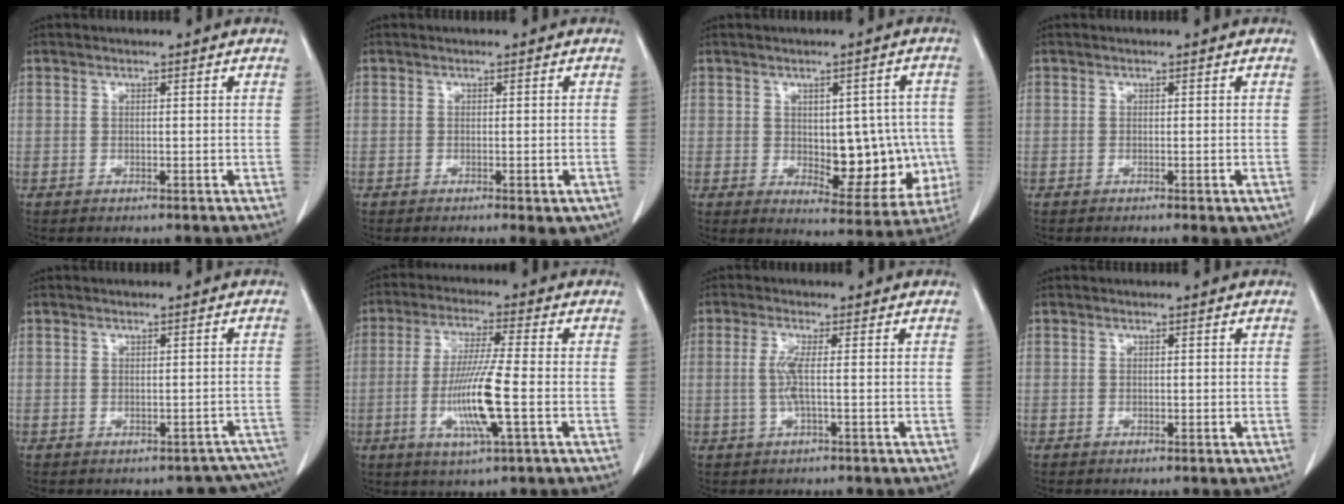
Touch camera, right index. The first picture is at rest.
{"total": 3.4, "force": [-2.0, 0.8, 2.6], "torque": [-0.022, -0.005, -0.022]}
{"total": 11.9, "force": [-1.1, 5.9, 10.2], "torque": [-0.112, 0.009, 0.006]}
{"total": 1.9, "force": [-1.1, 0.4, 1.6], "torque": [-0.015, -0.005, -0.011]}
{"total": 5.6, "force": [-4.3, 3.5, 0.4], "torque": [0.021, 0.028, -0.039]}
{"total": 10.5, "force": [-2.5, -0.1, 10.2], "torque": [-0.204, -0.014, -0.051]}
{"total": 3.3, "force": [-0.1, 0.0, 3.3], "torque": [-0.075, -0.002, -0.002]}
{"total": 0.0}